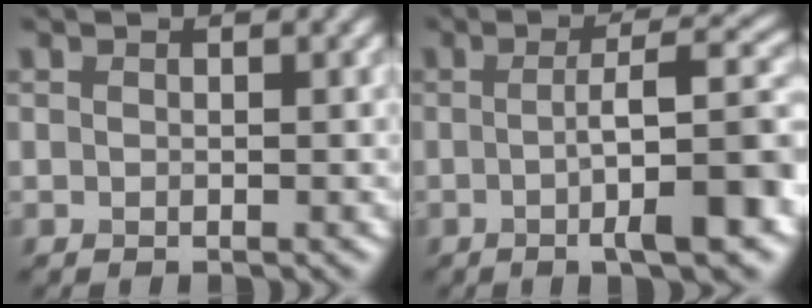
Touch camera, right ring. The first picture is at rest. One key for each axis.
{"total": 8.4, "fx": -1.5, "fy": 1.5, "fz": 8.1, "tx": -0.110, "ty": 0.011, "tz": -0.027}